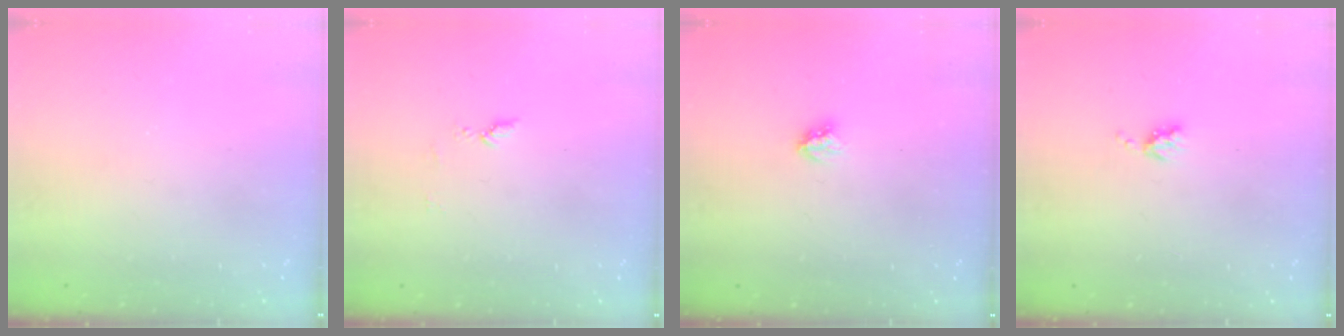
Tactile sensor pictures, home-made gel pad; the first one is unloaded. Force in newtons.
{"total": 5.1, "press": 5.0, "slide": 0.6}
{"total": 3.0, "press": 2.9, "slide": 0.4}
{"total": 3.9, "press": 3.9, "slide": 0.5}